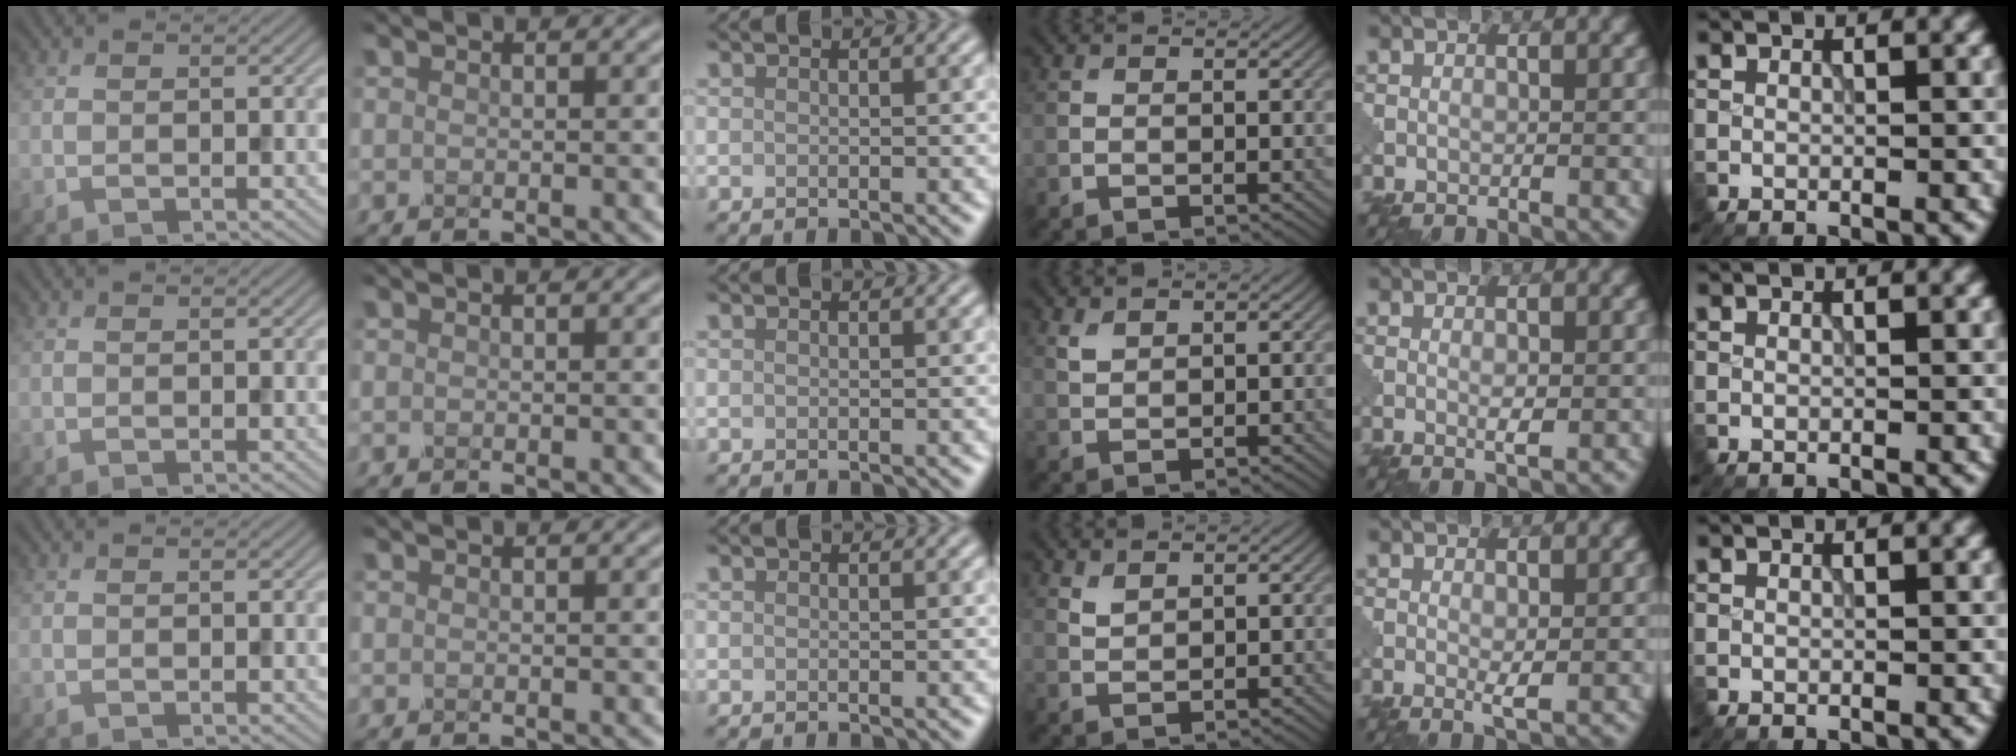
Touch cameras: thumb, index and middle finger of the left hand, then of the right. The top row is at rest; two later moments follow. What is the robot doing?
{"motion": "squeeze", "object": "clothespin"}